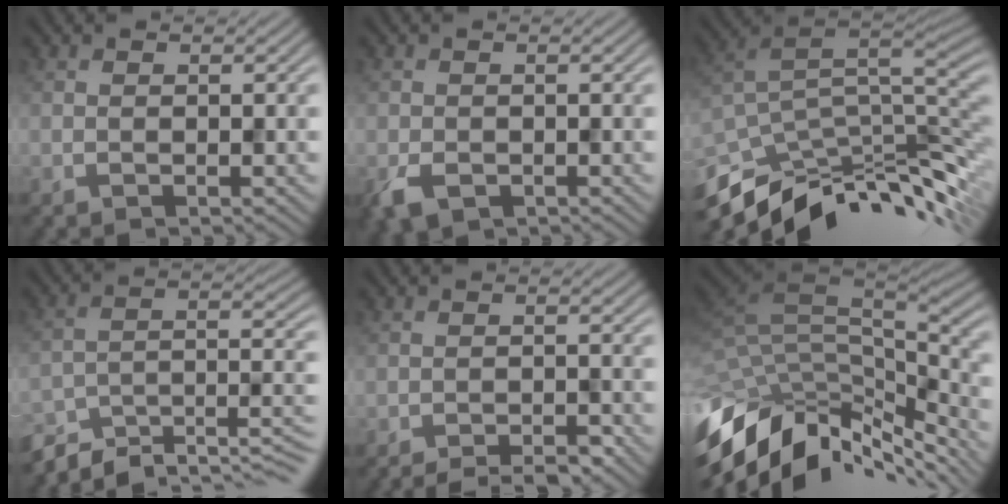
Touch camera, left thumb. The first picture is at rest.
{"total": 3.0, "force": [-1.2, 2.2, 1.7], "torque": [-0.044, -0.015, -0.027]}
{"total": 11.8, "force": [-6.1, 4.9, 8.9], "torque": [-0.180, -0.009, -0.107]}
{"total": 9.4, "force": [-6.7, 2.8, 6.0], "torque": [-0.101, -0.009, -0.122]}
{"total": 3.7, "force": [-3.3, 0.5, 1.8], "torque": [-0.030, 0.006, -0.051]}
{"total": 14.5, "force": [-6.2, 7.6, 10.7], "torque": [-0.242, -0.018, -0.101]}